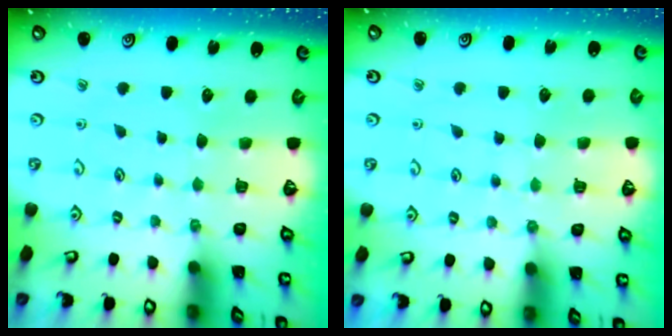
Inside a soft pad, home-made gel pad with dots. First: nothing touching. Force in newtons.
{"total": 2.9, "press": 2.9, "slide": 0.2}